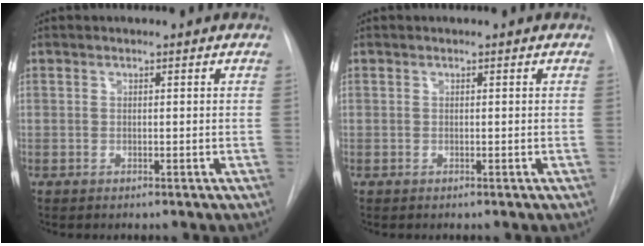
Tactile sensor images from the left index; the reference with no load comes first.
{"total": 0.0}